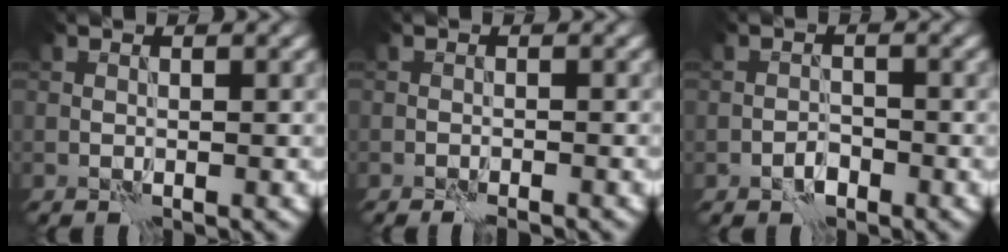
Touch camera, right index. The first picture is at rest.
{"total": 1.6, "force": [-1.4, 0.1, 0.9], "torque": [-0.023, 0.004, -0.022]}
{"total": 1.5, "force": [-1.0, 0.8, 0.7], "torque": [-0.008, 0.006, -0.021]}